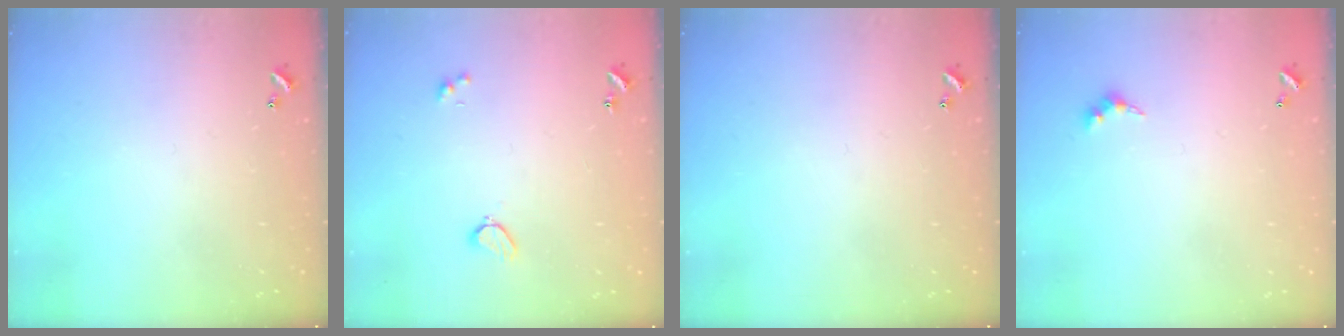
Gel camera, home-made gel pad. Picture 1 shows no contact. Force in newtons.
{"total": 2.3, "press": 2.2, "slide": 0.7}
{"total": 0.0}
{"total": 3.0, "press": 2.9, "slide": 0.5}